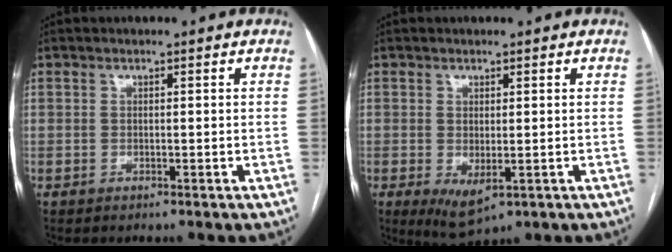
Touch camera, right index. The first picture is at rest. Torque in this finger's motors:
{"motor_torque": [0.65, -0.36, 0.17, 0.05]}